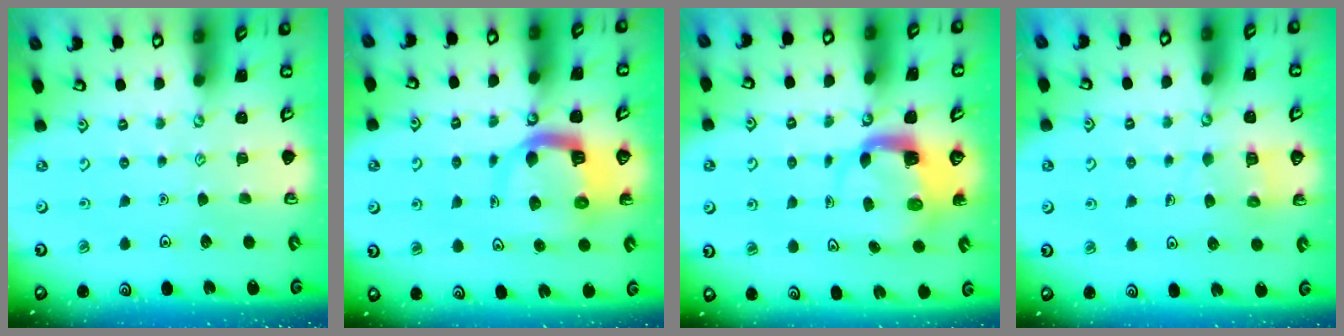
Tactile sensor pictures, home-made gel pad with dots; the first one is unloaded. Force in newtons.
{"total": 9.4, "press": 9.3, "slide": 1.3}
{"total": 4.5, "press": 4.5, "slide": 0.4}
{"total": 5.9, "press": 5.9, "slide": 0.6}